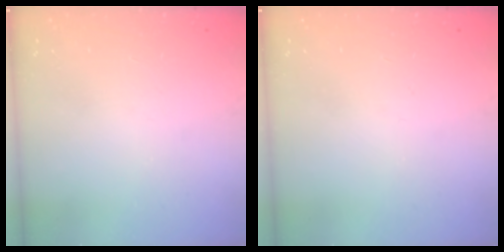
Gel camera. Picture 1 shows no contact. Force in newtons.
{"total": 0.0}